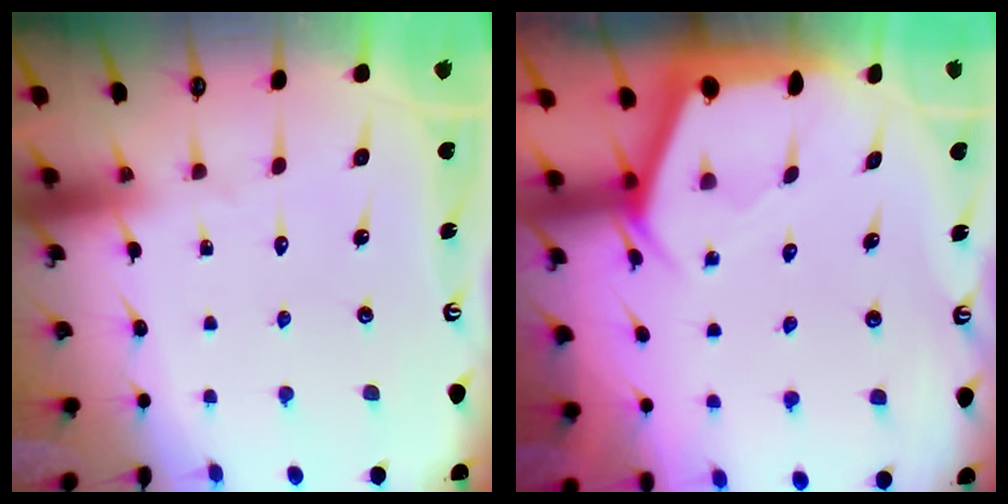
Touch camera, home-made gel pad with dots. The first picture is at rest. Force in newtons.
{"total": 2.4, "press": 2.4, "slide": 0.2}